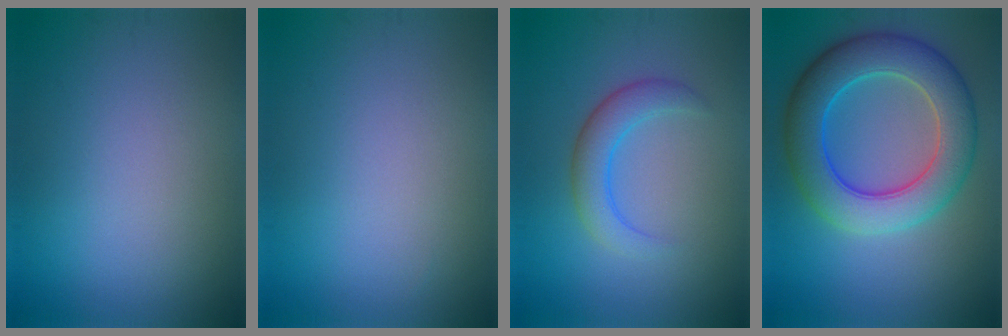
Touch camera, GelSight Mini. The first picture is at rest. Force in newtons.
{"total": 0.0}
{"total": 3.2, "press": 3.2, "slide": 0.2}
{"total": 8.7, "press": 8.7, "slide": 0.1}